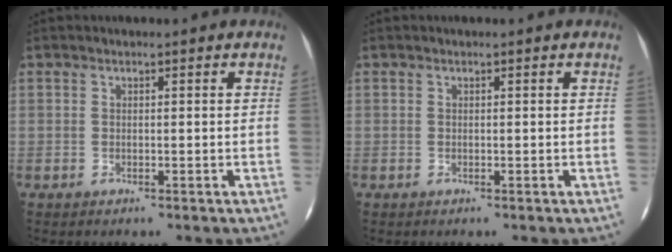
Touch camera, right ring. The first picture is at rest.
{"total": 0.0}